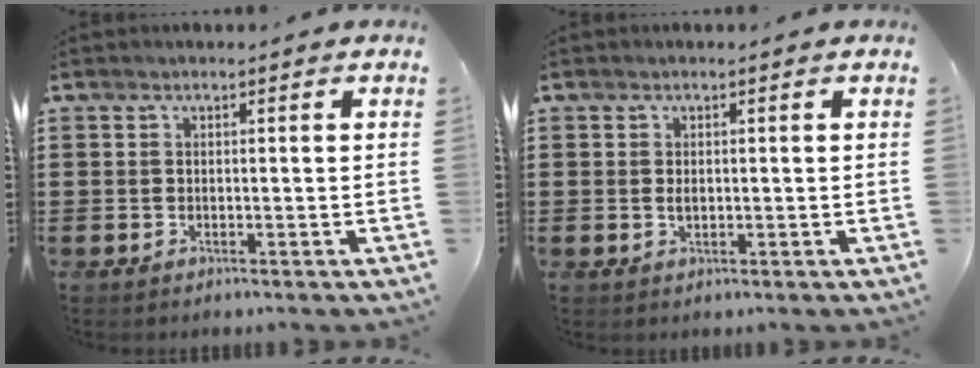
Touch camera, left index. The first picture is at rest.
{"total": 1.1, "force": [0.1, 0.6, 0.9], "torque": [-0.020, 0.002, 0.002]}